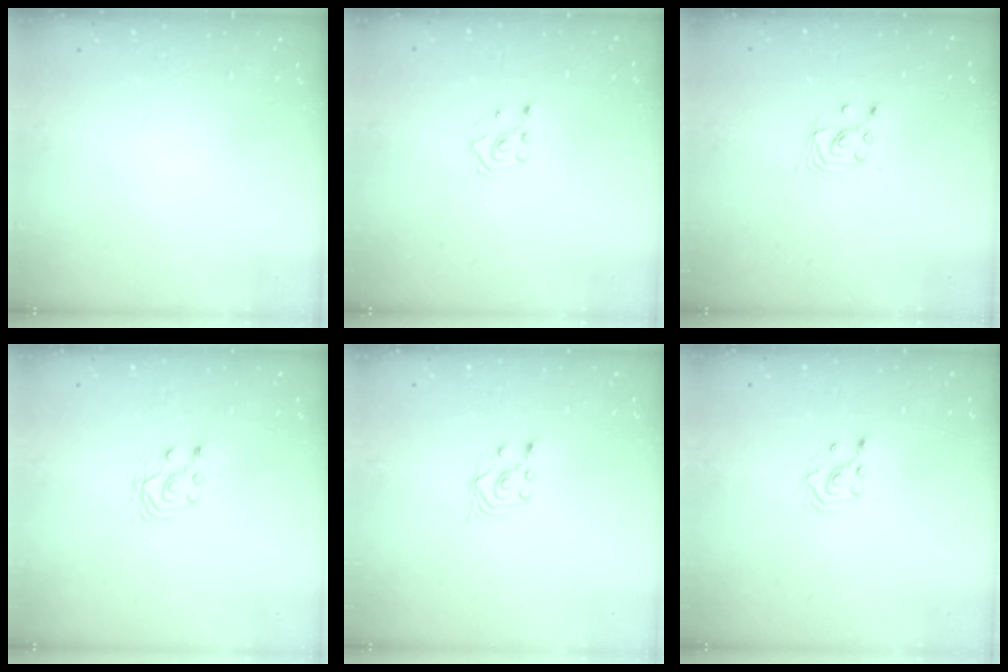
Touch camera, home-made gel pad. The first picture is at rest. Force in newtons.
{"total": 2.4, "press": 2.2, "slide": 0.8}
{"total": 2.9, "press": 2.9, "slide": 0.2}
{"total": 3.1, "press": 3.0, "slide": 0.7}
{"total": 2.5, "press": 2.2, "slide": 1.2}
{"total": 2.6, "press": 2.4, "slide": 1.0}